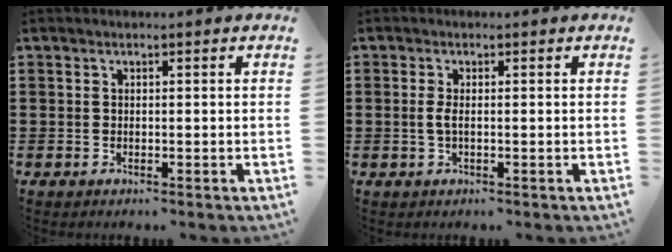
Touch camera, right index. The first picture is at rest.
{"total": 1.9, "force": [-0.2, 0.4, 1.8], "torque": [-0.043, -0.005, -0.006]}